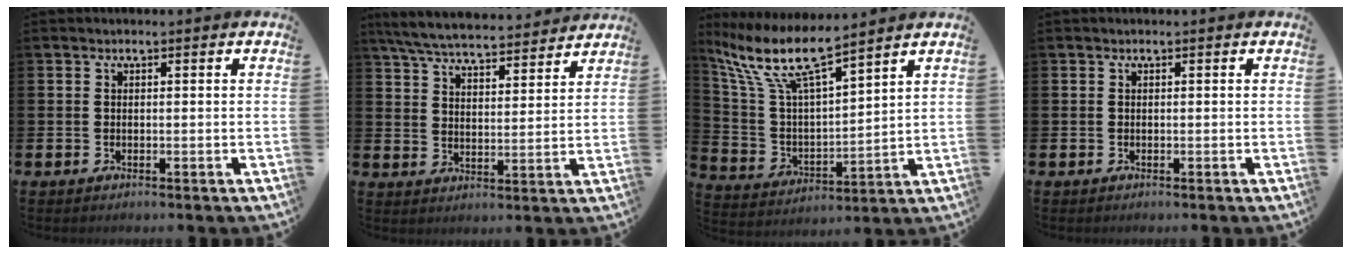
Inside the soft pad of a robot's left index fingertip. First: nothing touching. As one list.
[{"total": 7.0, "force": [6.7, 1.0, 1.7], "torque": [-0.065, -0.040, 0.120]}, {"total": 10.4, "force": [8.5, 1.8, 5.6], "torque": [-0.141, -0.044, 0.145]}, {"total": 0.0}]